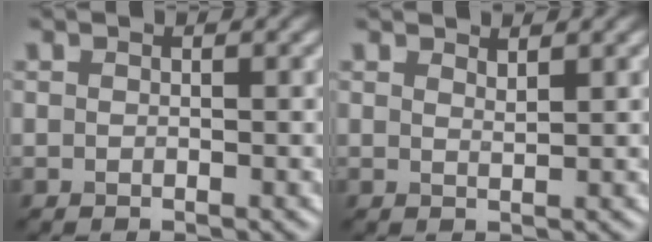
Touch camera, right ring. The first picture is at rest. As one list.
[{"total": 1.2, "force": [1.1, 0.1, 0.4], "torque": [-0.008, 0.001, 0.020]}]